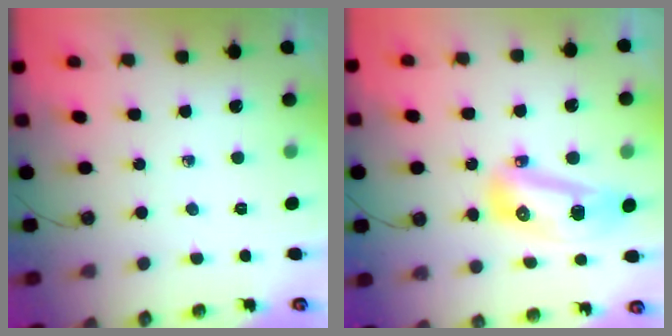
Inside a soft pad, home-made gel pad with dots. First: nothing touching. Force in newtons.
{"total": 12.6, "press": 12.5, "slide": 1.6}